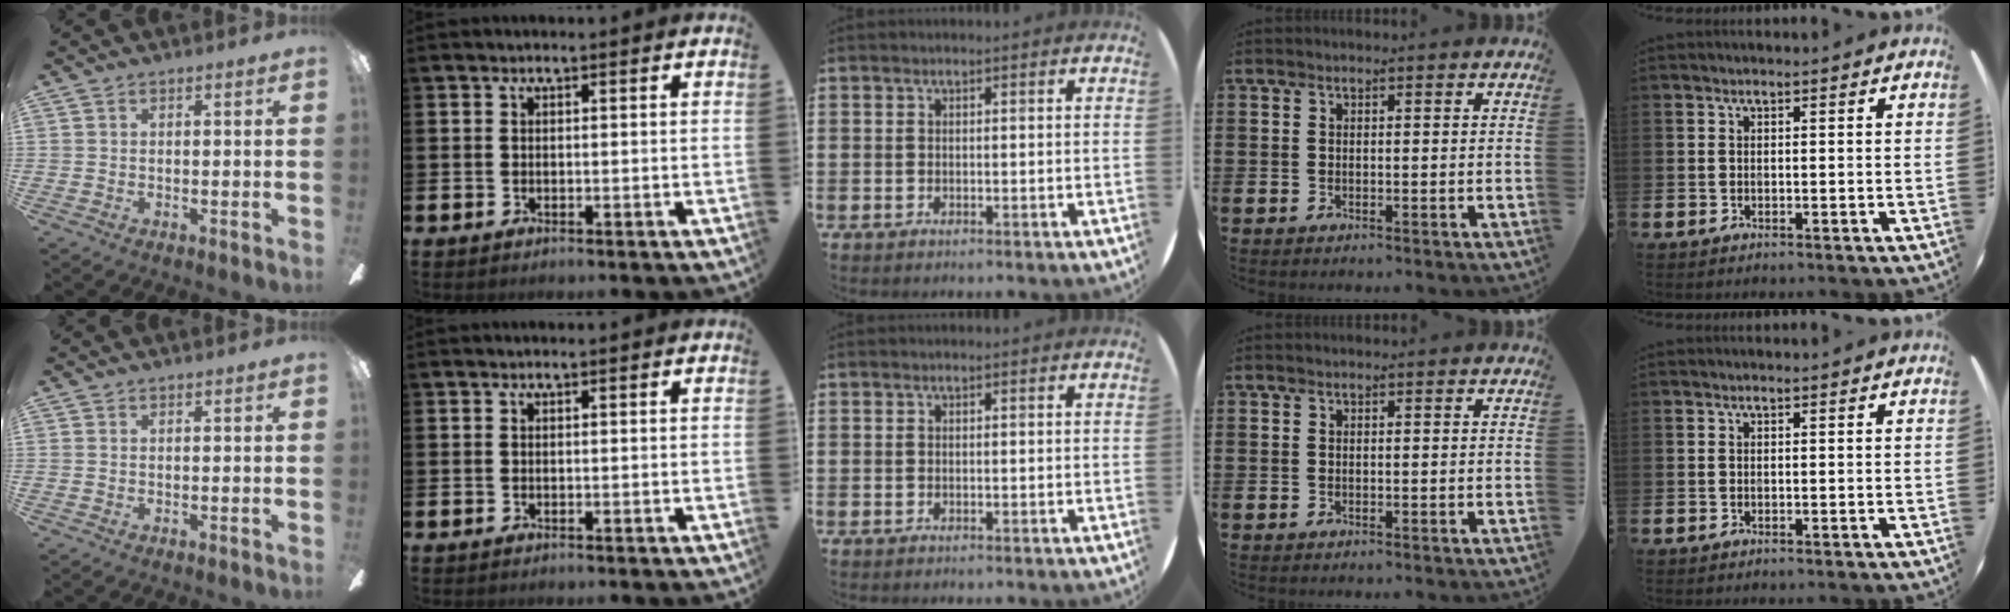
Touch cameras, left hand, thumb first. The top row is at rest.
{}